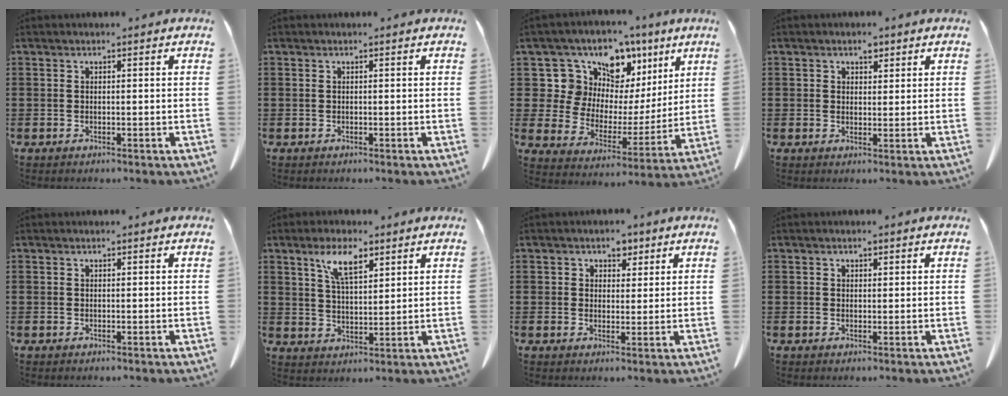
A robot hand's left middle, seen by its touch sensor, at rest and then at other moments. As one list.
[{"total": 0.0}, {"total": 7.6, "force": [5.3, 5.5, -0.3], "torque": [-0.046, -0.053, 0.093]}, {"total": 2.4, "force": [1.7, 1.6, 0.6], "torque": [-0.010, 0.003, 0.030]}, {"total": 0.0}, {"total": 7.2, "force": [4.5, 2.5, 5.1], "torque": [-0.103, 0.000, 0.079]}, {"total": 3.4, "force": [2.2, 2.6, 0.4], "torque": [-0.008, 0.007, 0.038]}, {"total": 1.1, "force": [0.9, 0.7, 0.2], "torque": [0.000, -0.002, 0.016]}]